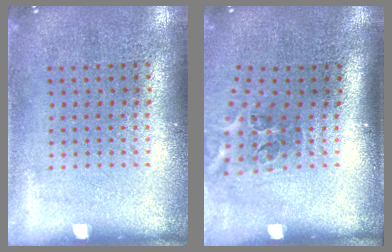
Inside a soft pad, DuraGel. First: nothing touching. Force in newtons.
{"total": 2.2, "press": 1.3, "slide": 1.7}